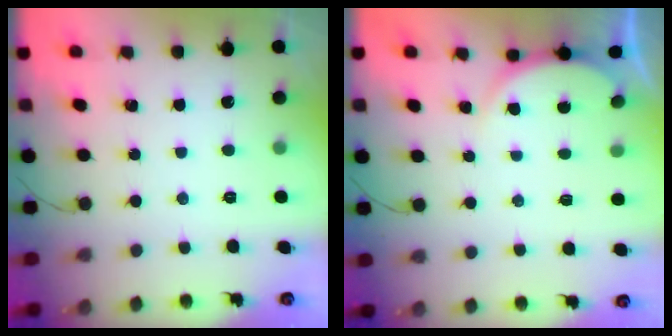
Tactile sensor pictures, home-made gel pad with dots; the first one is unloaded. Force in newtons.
{"total": 4.2, "press": 4.2, "slide": 0.6}